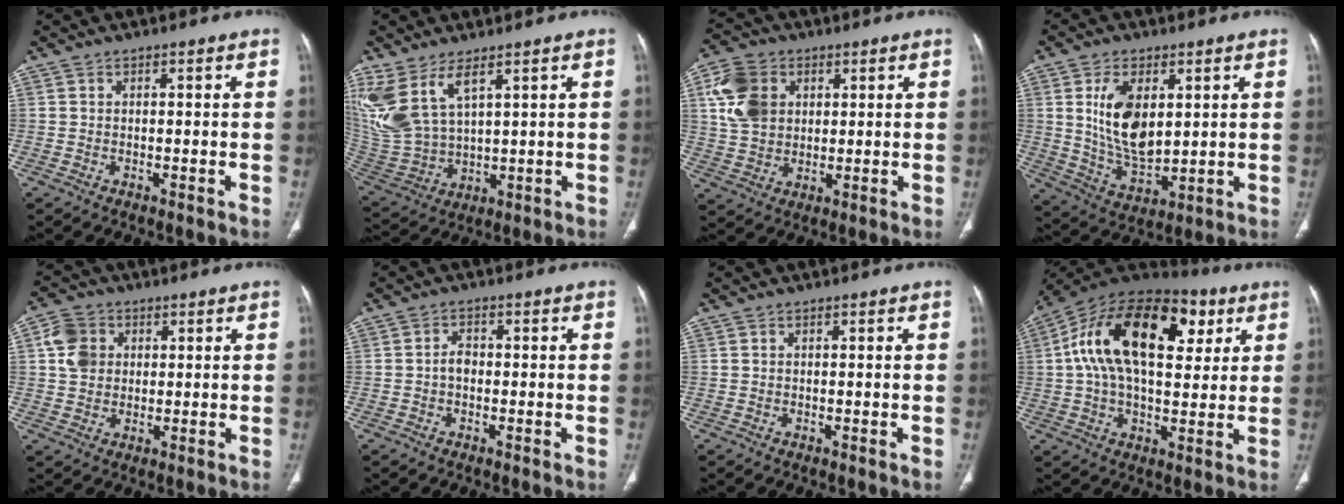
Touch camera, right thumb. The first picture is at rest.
{"total": 13.3, "force": [7.0, 6.0, 9.6], "torque": [-0.215, -0.027, 0.167]}
{"total": 10.7, "force": [3.1, 8.2, 6.2], "torque": [-0.105, 0.001, 0.059]}
{"total": 12.5, "force": [3.0, 6.9, 10.0], "torque": [-0.172, -0.023, 0.068]}
{"total": 6.6, "force": [1.5, 5.5, 3.3], "torque": [-0.049, 0.004, 0.025]}
{"total": 2.1, "force": [-0.4, 1.5, 1.5], "torque": [-0.018, 0.007, -0.013]}
{"total": 0.0}
{"total": 24.6, "force": [7.0, 13.4, 19.4], "torque": [-0.327, 0.026, 0.104]}